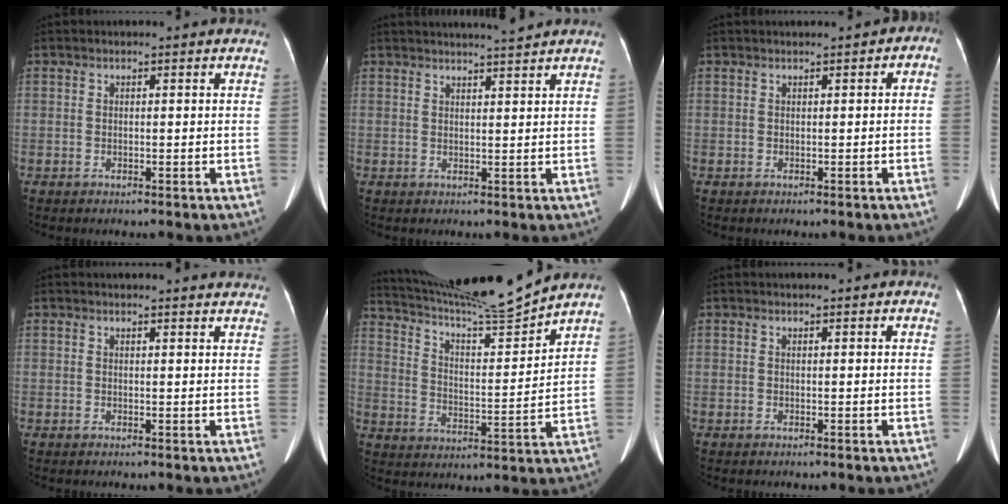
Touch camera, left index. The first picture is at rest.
{"total": 4.8, "force": [4.4, -1.0, 1.5], "torque": [-0.022, 0.002, 0.059]}
{"total": 1.9, "force": [0.0, 1.0, 1.6], "torque": [-0.019, 0.017, 0.000]}
{"total": 10.2, "force": [9.8, 1.4, 2.5], "torque": [-0.015, 0.010, 0.092]}
{"total": 15.4, "force": [14.5, -2.0, 4.8], "torque": [-0.097, -0.031, 0.238]}
{"total": 2.2, "force": [2.0, 0.2, 0.9], "torque": [-0.013, 0.018, 0.023]}